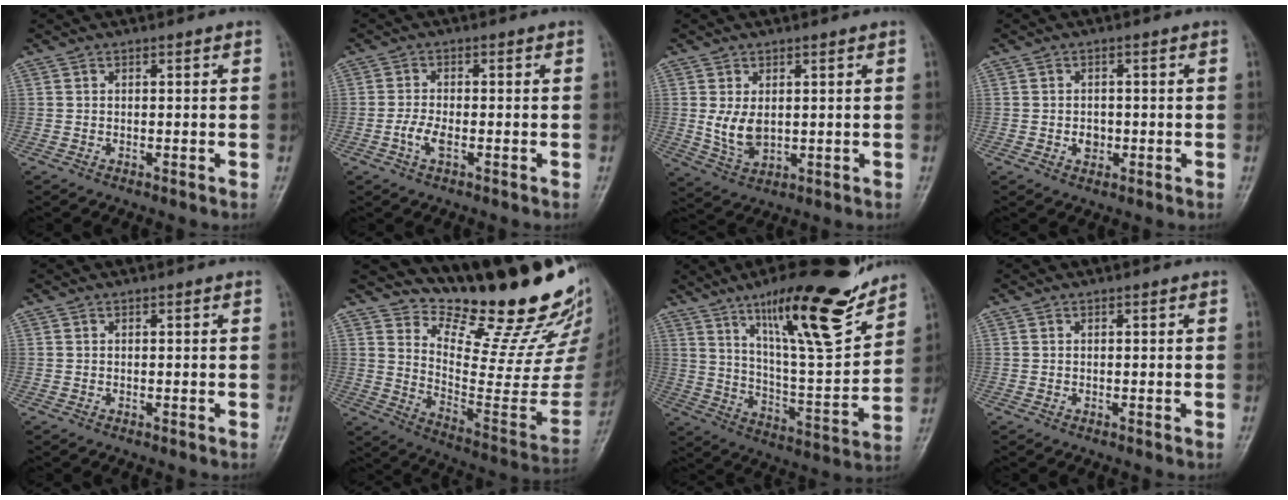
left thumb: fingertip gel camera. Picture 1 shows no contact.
{"total": 3.0, "force": [-0.9, 1.3, 2.6], "torque": [-0.059, 0.006, -0.018]}
{"total": 5.7, "force": [1.0, 3.6, 4.4], "torque": [-0.072, -0.015, 0.031]}
{"total": 2.2, "force": [-0.3, 1.9, 1.2], "torque": [-0.007, 0.003, -0.002]}
{"total": 0.0}
{"total": 25.1, "force": [20.5, 6.7, 12.8], "torque": [-0.145, -0.171, 0.290]}
{"total": 22.3, "force": [14.9, 4.7, 16.0], "torque": [-0.213, -0.080, 0.244]}
{"total": 0.0}